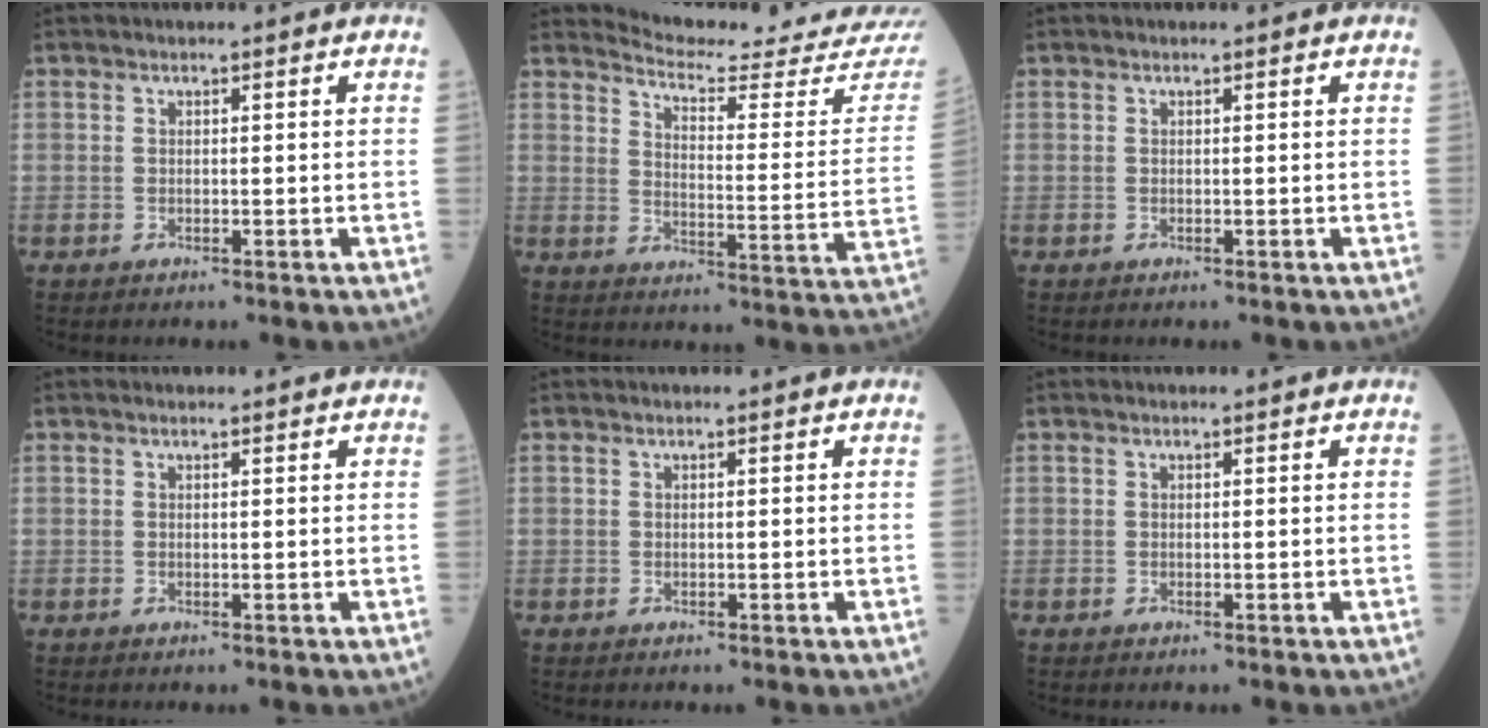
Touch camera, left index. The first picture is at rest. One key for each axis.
{"total": 19.6, "fx": 19.4, "fy": -0.1, "fz": 3.2, "tx": -0.044, "ty": -0.134, "tz": 0.226}
{"total": 0.0}
{"total": 0.9, "fx": 0.9, "fy": 0.1, "fz": 0.2, "tx": -0.008, "ty": 0.006, "tz": 0.011}
{"total": 0.0}
{"total": 0.0}